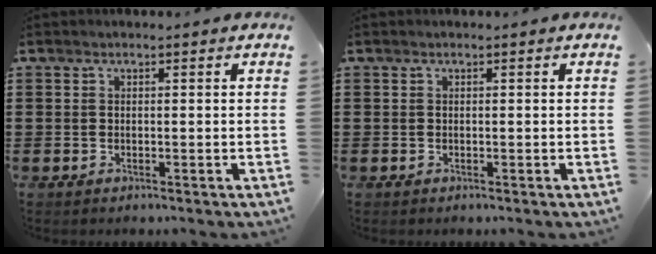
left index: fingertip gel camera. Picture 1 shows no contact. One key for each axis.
{"total": 0.0}